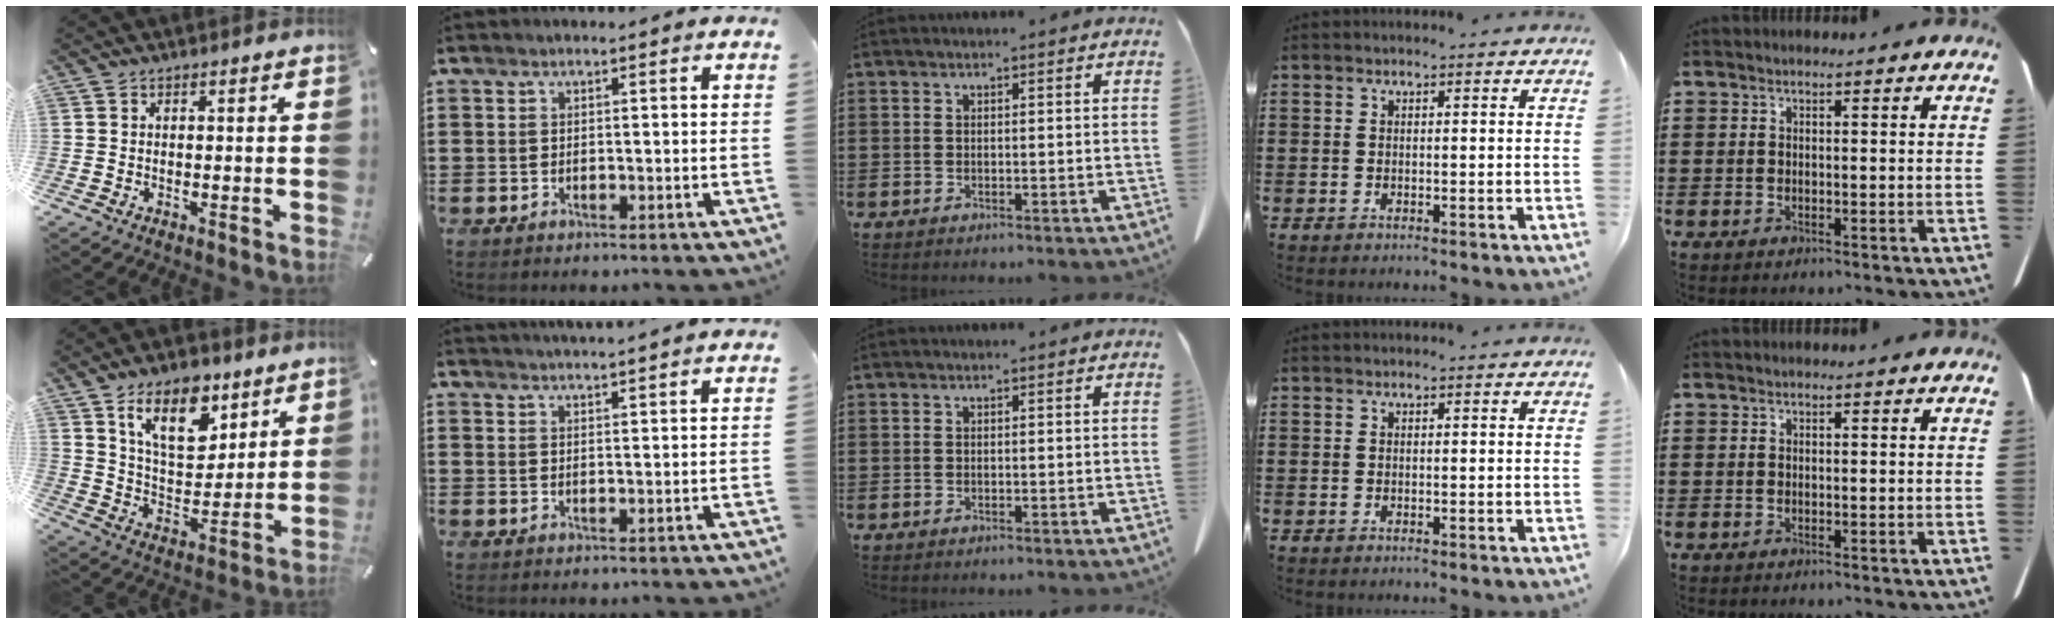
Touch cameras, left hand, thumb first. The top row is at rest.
{"thumb": {"total": 15.4, "force": [9.4, 8.3, 9.0], "torque": [-0.146, -0.033, 0.168]}, "index": {"total": 2.5, "force": [2.4, -0.6, 0.1], "torque": [-0.008, -0.011, 0.045]}}